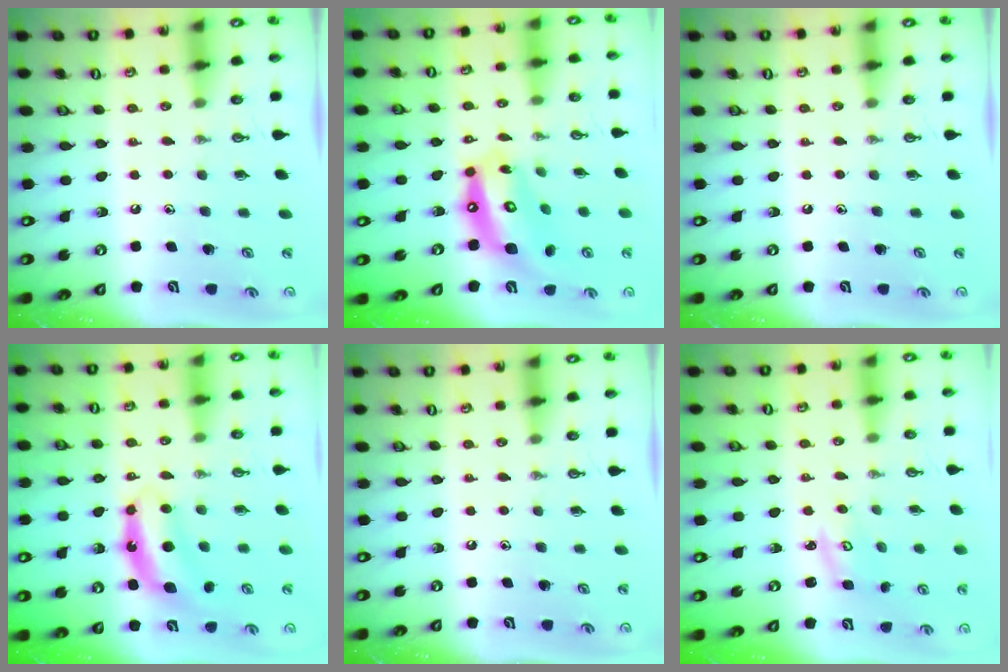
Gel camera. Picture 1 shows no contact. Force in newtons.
{"total": 15.0, "press": 14.9, "slide": 1.6}
{"total": 0.0}
{"total": 7.7, "press": 7.7, "slide": 0.4}
{"total": 0.0}
{"total": 2.9, "press": 2.9, "slide": 0.4}